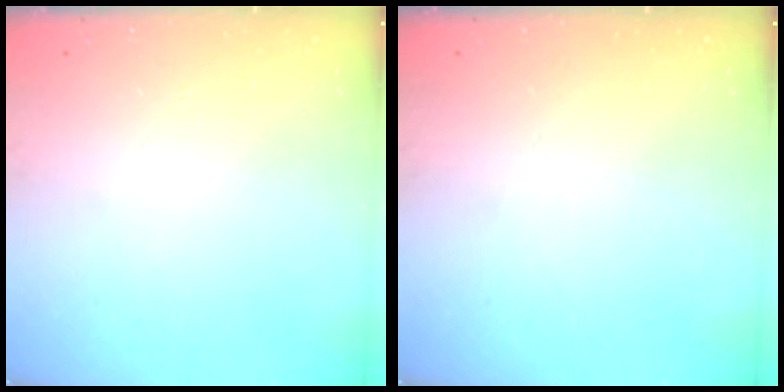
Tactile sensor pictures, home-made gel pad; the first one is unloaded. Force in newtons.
{"total": 0.0}